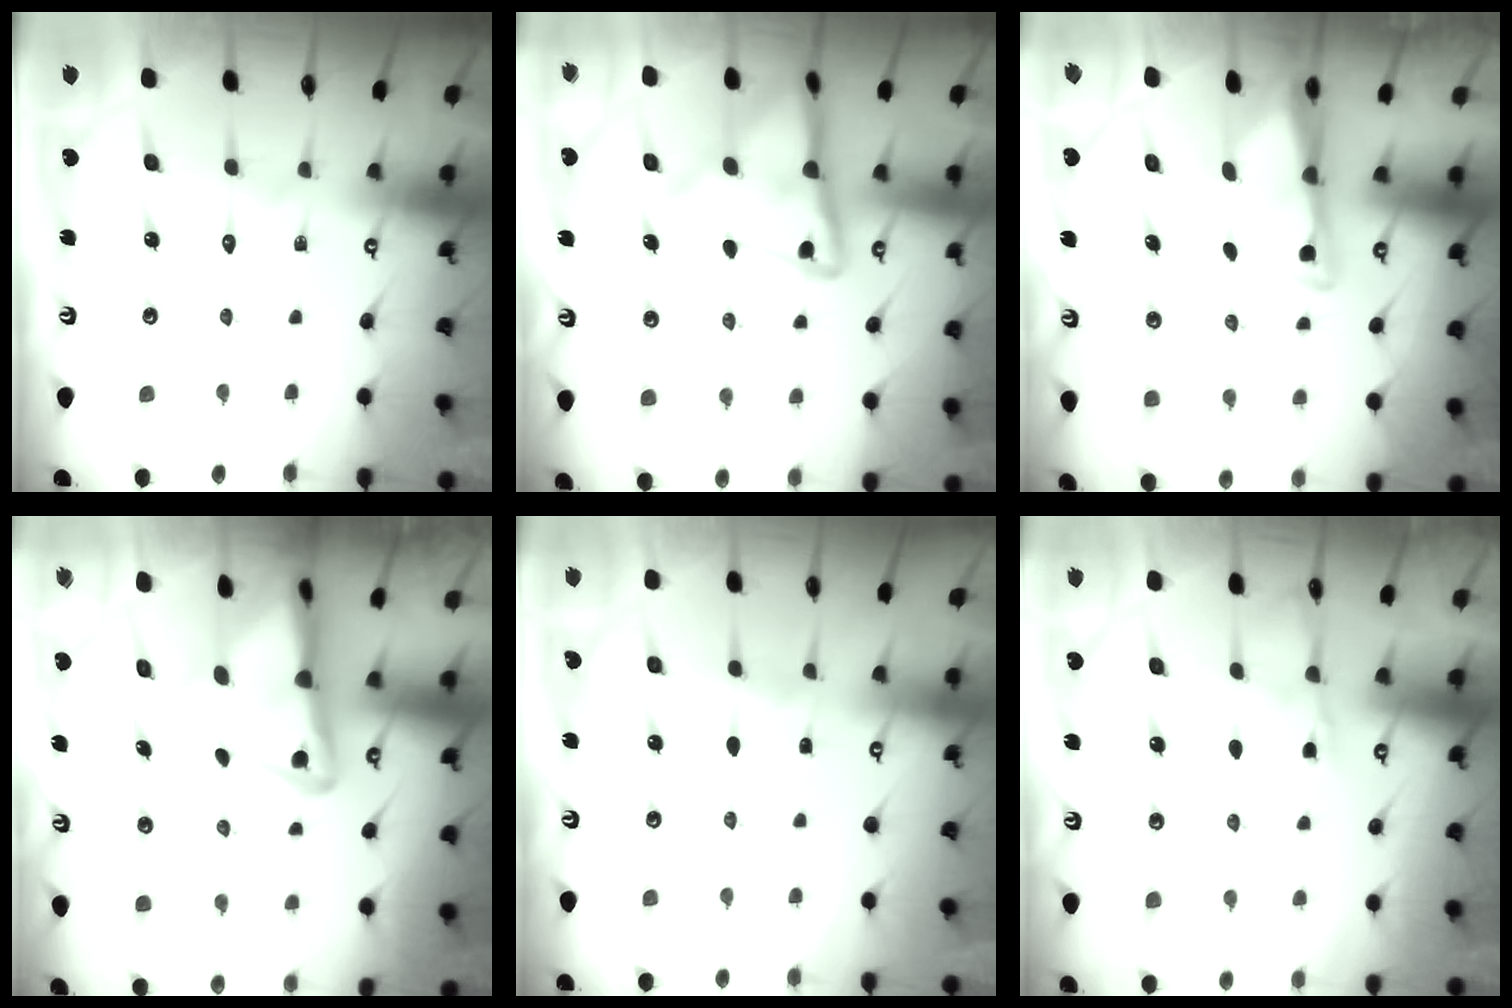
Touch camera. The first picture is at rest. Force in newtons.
{"total": 12.8, "press": 12.8, "slide": 1.2}
{"total": 3.1, "press": 3.1, "slide": 0.4}
{"total": 7.0, "press": 6.9, "slide": 1.3}
{"total": 2.5, "press": 2.5, "slide": 0.4}
{"total": 3.4, "press": 3.4, "slide": 0.5}